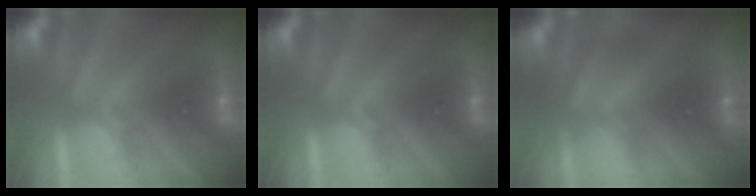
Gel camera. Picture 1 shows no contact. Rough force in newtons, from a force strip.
{"total": 0.0}
{"total": 3.1}